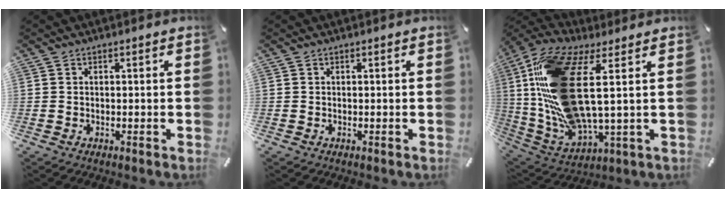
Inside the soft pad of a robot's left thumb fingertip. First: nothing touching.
{"total": 0.0}
{"total": 19.8, "force": [4.8, 7.2, 17.8], "torque": [-0.394, -0.027, 0.076]}